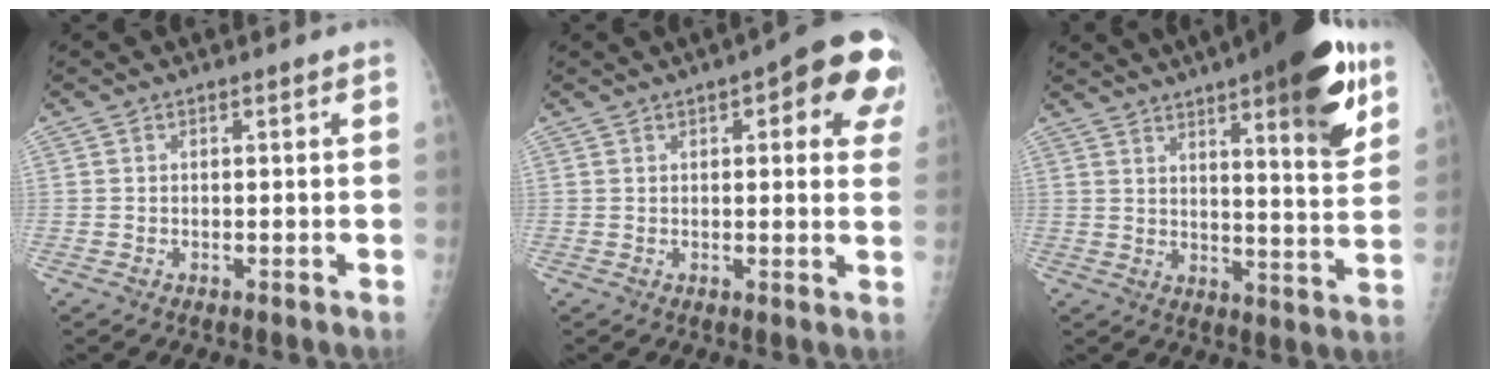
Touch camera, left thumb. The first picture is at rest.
{"total": 13.5, "force": [5.6, 4.7, 11.3], "torque": [-0.098, -0.009, 0.054]}
{"total": 20.8, "force": [11.6, 4.6, 16.6], "torque": [-0.211, -0.044, 0.164]}